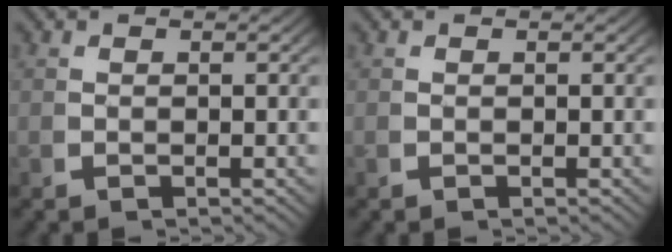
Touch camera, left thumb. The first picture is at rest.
{"total": 0.0}